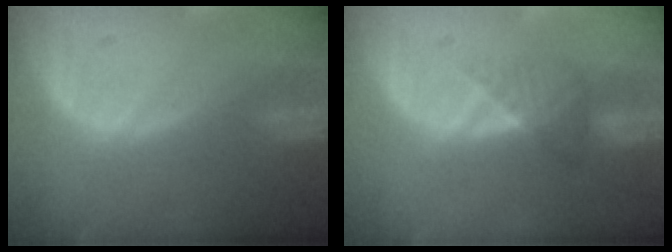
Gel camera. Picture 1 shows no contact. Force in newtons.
{"total": 3.4, "press": 3.0, "slide": 1.5}